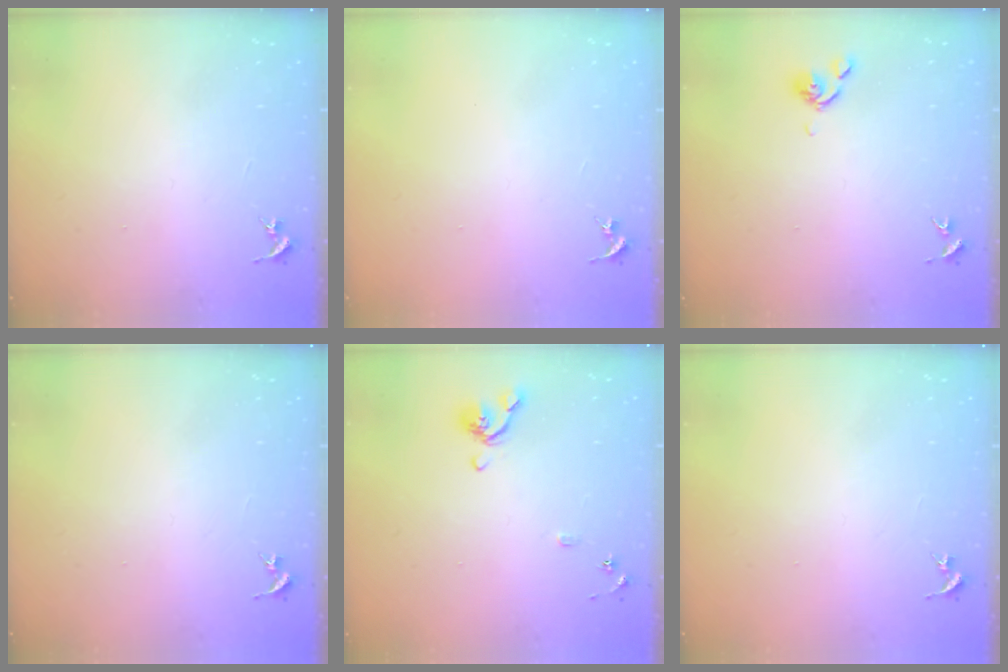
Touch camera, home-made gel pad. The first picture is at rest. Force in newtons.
{"total": 0.0}
{"total": 6.4, "press": 6.2, "slide": 1.3}
{"total": 0.0}
{"total": 7.9, "press": 7.7, "slide": 1.4}
{"total": 0.0}